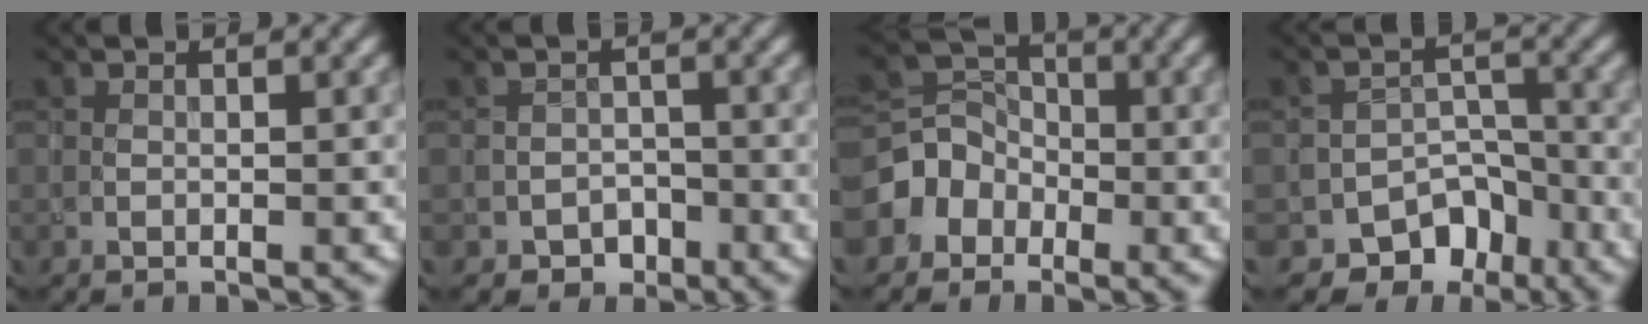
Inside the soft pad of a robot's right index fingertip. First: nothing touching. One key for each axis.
{"total": 2.6, "fx": -1.8, "fy": 1.8, "fz": 0.5, "tx": 0.003, "ty": 0.005, "tz": -0.029}
{"total": 3.8, "fx": -1.8, "fy": 3.2, "fz": 1.0, "tx": -0.009, "ty": 0.010, "tz": -0.045}
{"total": 7.7, "fx": -6.0, "fy": 4.7, "fz": 1.4, "tx": 0.013, "ty": 0.006, "tz": -0.080}